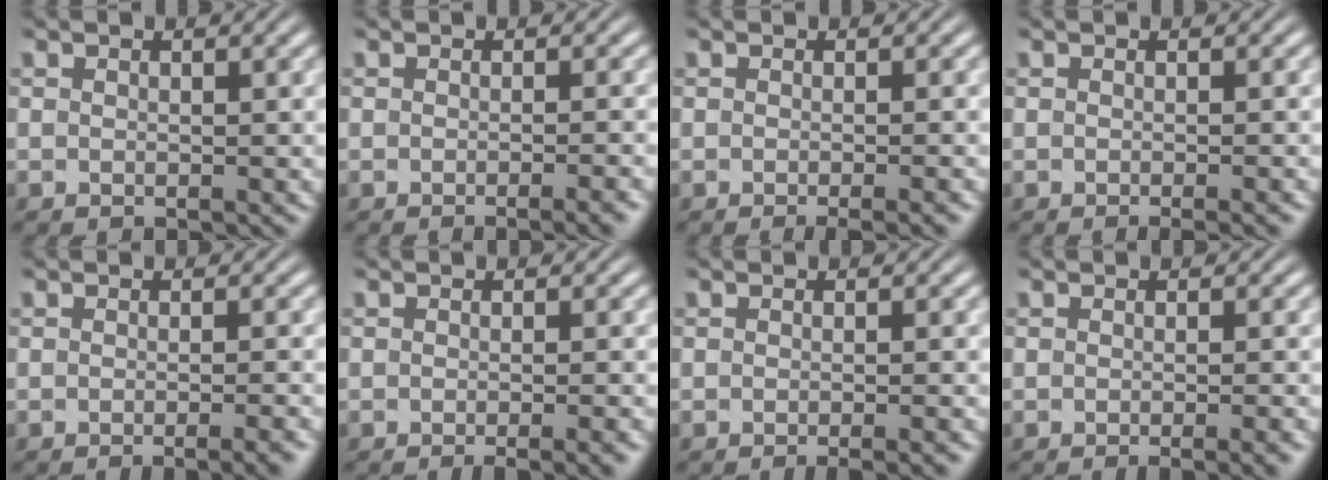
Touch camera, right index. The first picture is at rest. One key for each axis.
{"total": 1.9, "fx": -1.4, "fy": -0.1, "fz": 1.3, "tx": -0.009, "ty": 0.009, "tz": -0.026}
{"total": 2.3, "fx": -1.8, "fy": 0.1, "fz": 1.5, "tx": -0.009, "ty": 0.007, "tz": -0.030}
{"total": 1.6, "fx": -1.2, "fy": -0.1, "fz": 1.1, "tx": -0.005, "ty": 0.007, "tz": -0.022}
{"total": 2.3, "fx": -1.7, "fy": 0.0, "fz": 1.5, "tx": -0.009, "ty": 0.008, "tz": -0.031}
{"total": 2.8, "fx": -2.2, "fy": 0.1, "fz": 1.6, "tx": -0.008, "ty": 0.007, "tz": -0.037}
{"total": 2.0, "fx": -1.6, "fy": 0.0, "fz": 1.2, "tx": -0.005, "ty": 0.008, "tz": -0.029}
{"total": 2.1, "fx": -1.6, "fy": 0.0, "fz": 1.4, "tx": -0.007, "ty": 0.008, "tz": -0.029}